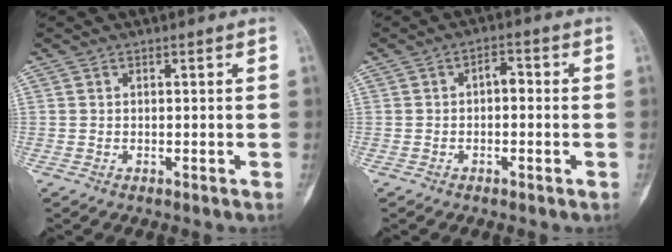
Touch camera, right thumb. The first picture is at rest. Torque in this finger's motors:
{"motor_torque": [1.72, 2.12, 0.23, -0.38, 0.08]}